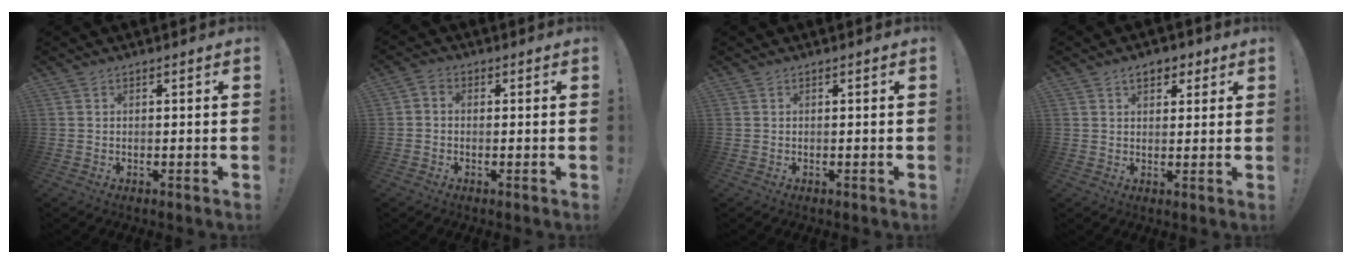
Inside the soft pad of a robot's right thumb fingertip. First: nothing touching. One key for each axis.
{"total": 2.1, "fx": -0.8, "fy": 1.5, "fz": 1.1, "tx": -0.021, "ty": 0.009, "tz": -0.014}
{"total": 0.0}
{"total": 5.5, "fx": 2.7, "fy": 3.5, "fz": 3.2, "tx": -0.032, "ty": -0.005, "tz": 0.045}